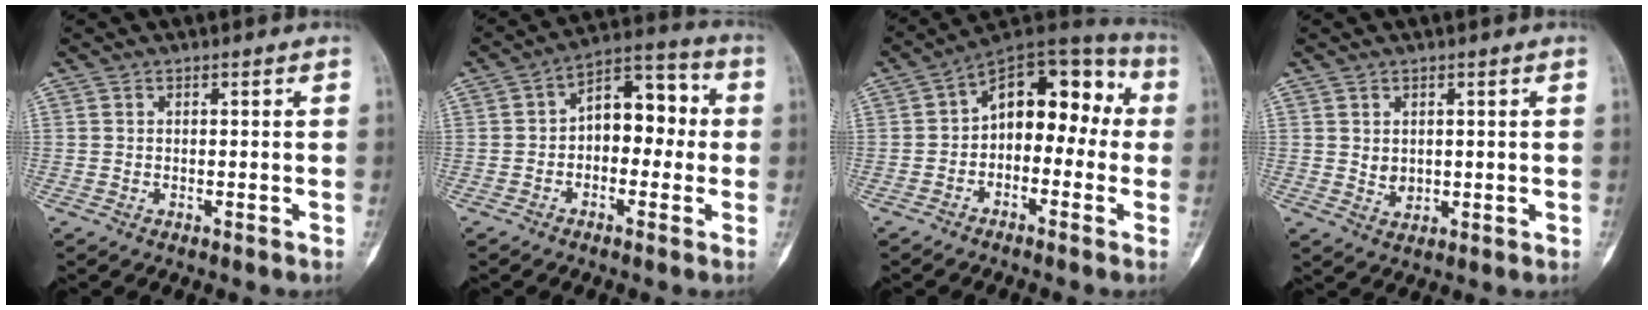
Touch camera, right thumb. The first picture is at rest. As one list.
[{"total": 10.8, "force": [0.0, 6.8, 8.3], "torque": [-0.086, 0.040, -0.014]}, {"total": 13.6, "force": [0.0, 8.7, 10.5], "torque": [-0.104, 0.055, -0.020]}, {"total": 2.2, "force": [0.6, 1.8, 1.1], "torque": [-0.012, -0.007, 0.019]}]